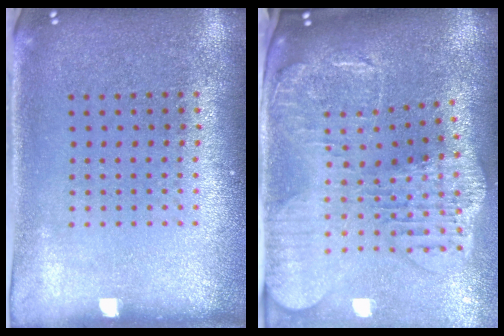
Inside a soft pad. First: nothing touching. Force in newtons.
{"total": 3.0, "press": 2.5, "slide": 1.7}